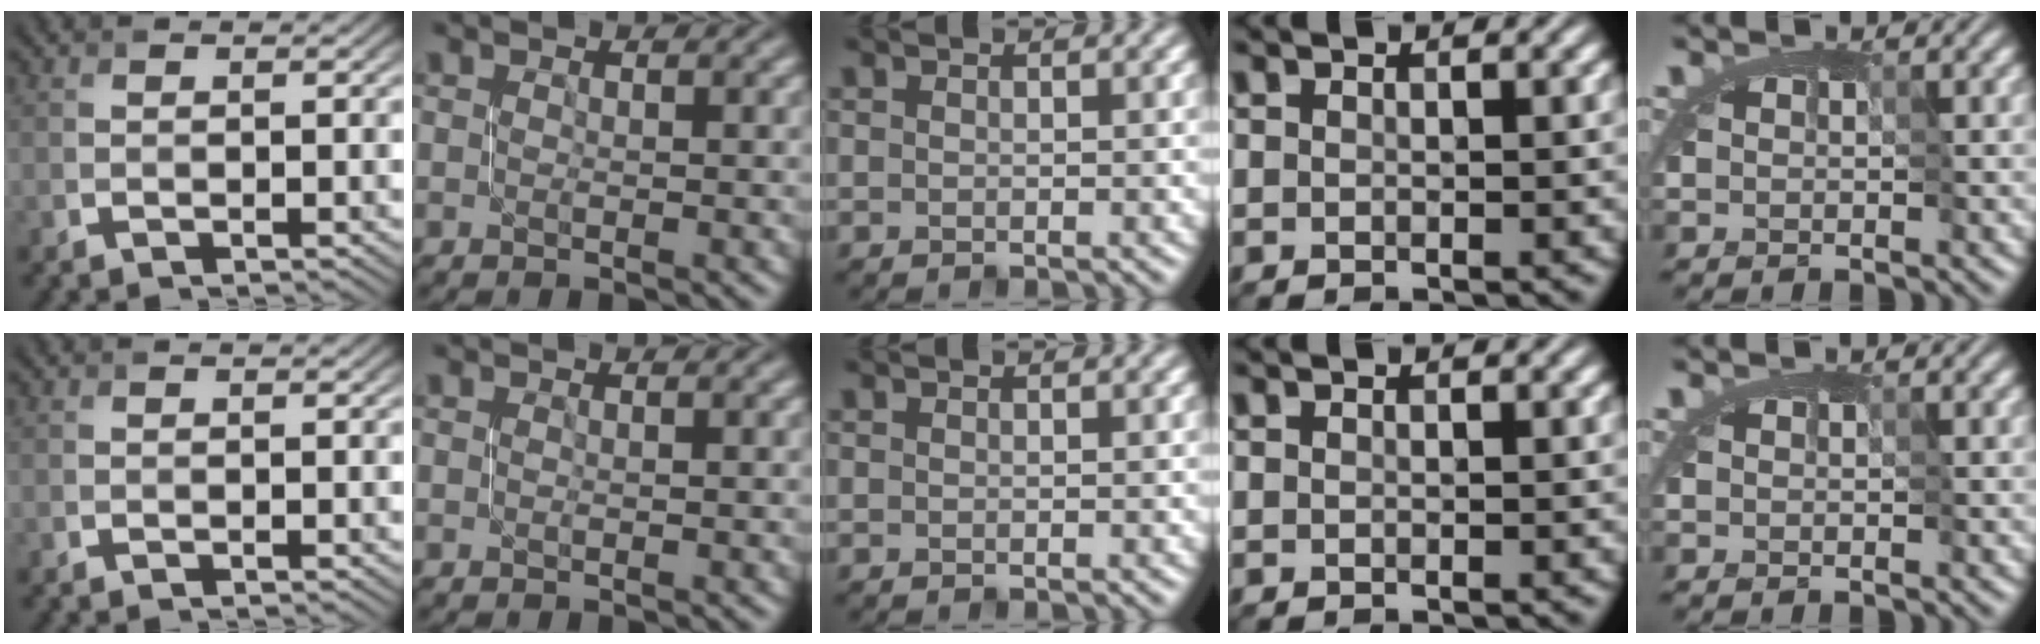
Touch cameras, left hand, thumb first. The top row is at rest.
{}